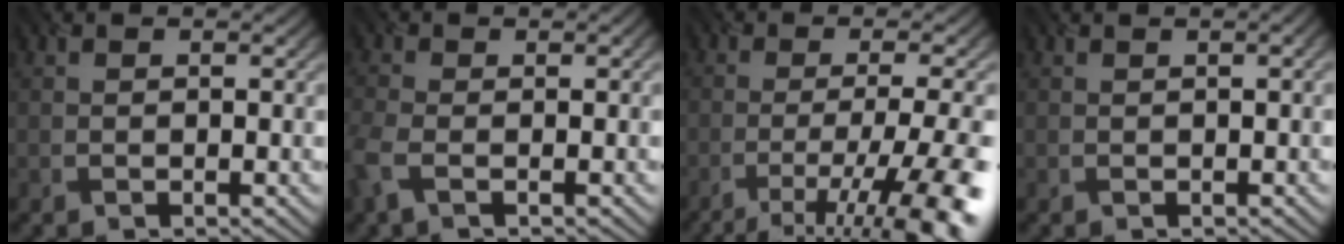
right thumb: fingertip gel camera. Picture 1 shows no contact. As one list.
[{"total": 3.5, "force": [-1.2, 1.3, 3.1], "torque": [-0.083, -0.003, -0.032]}, {"total": 13.0, "force": [-7.8, 3.0, 9.9], "torque": [-0.151, -0.001, -0.114]}, {"total": 1.2, "force": [0.2, 0.2, 1.2], "torque": [-0.014, 0.006, 0.004]}]